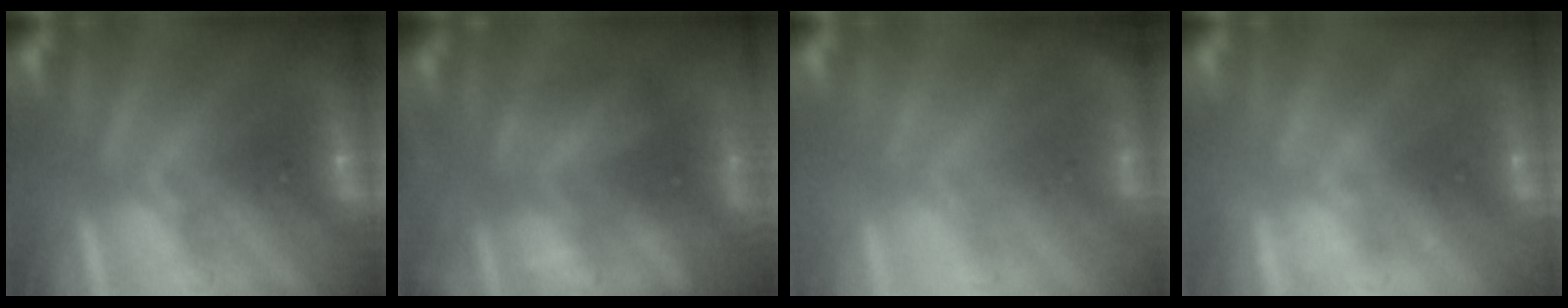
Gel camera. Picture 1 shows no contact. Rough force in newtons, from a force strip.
{"total": 8.7}
{"total": 1.6}
{"total": 2.1}